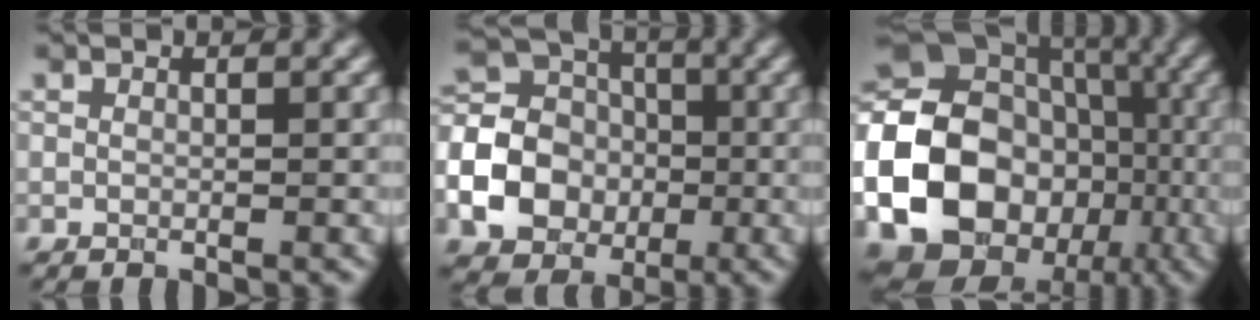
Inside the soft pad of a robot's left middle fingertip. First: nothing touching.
{"total": 8.4, "force": [-2.0, 6.9, 4.4], "torque": [-0.088, 0.001, -0.050]}
{"total": 24.4, "force": [-6.0, 21.3, 10.3], "torque": [-0.202, -0.035, -0.141]}